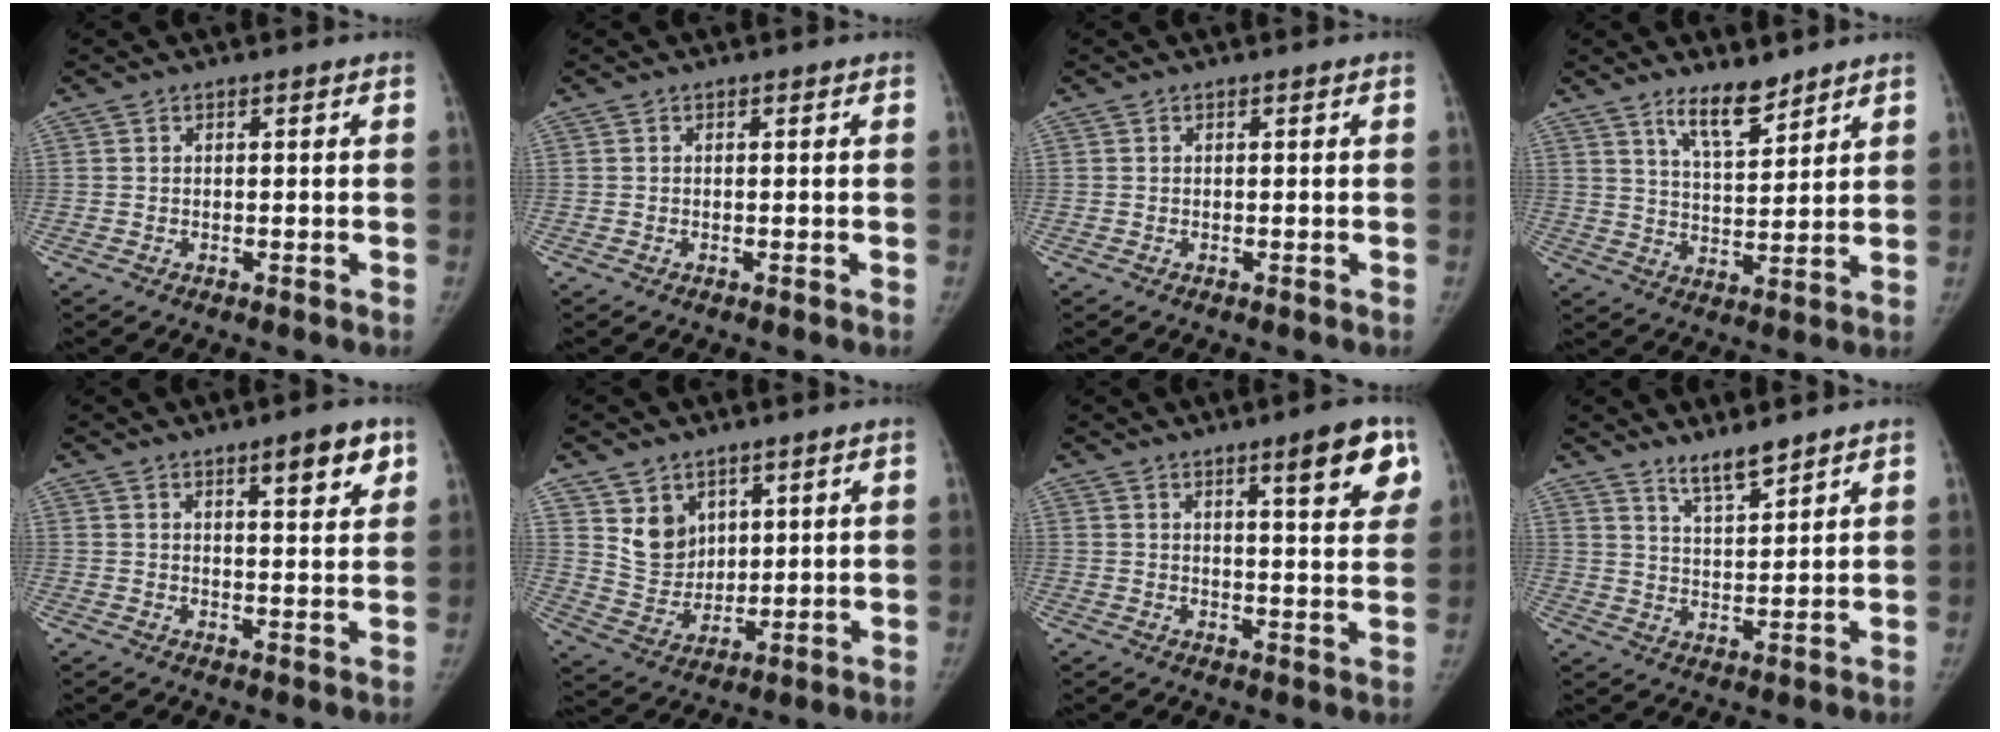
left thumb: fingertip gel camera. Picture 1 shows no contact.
{"total": 0.0}
{"total": 0.0}
{"total": 7.7, "force": [5.9, 2.3, 4.3], "torque": [-0.053, -0.047, 0.105]}
{"total": 6.8, "force": [3.9, 1.9, 5.2], "torque": [-0.052, -0.019, 0.053]}
{"total": 8.0, "force": [4.1, 6.3, 2.7], "torque": [-0.016, -0.033, 0.091]}
{"total": 9.4, "force": [5.1, 2.1, 7.6], "torque": [-0.075, -0.022, 0.066]}
{"total": 5.5, "force": [4.8, 0.8, 2.7], "torque": [-0.036, -0.038, 0.089]}